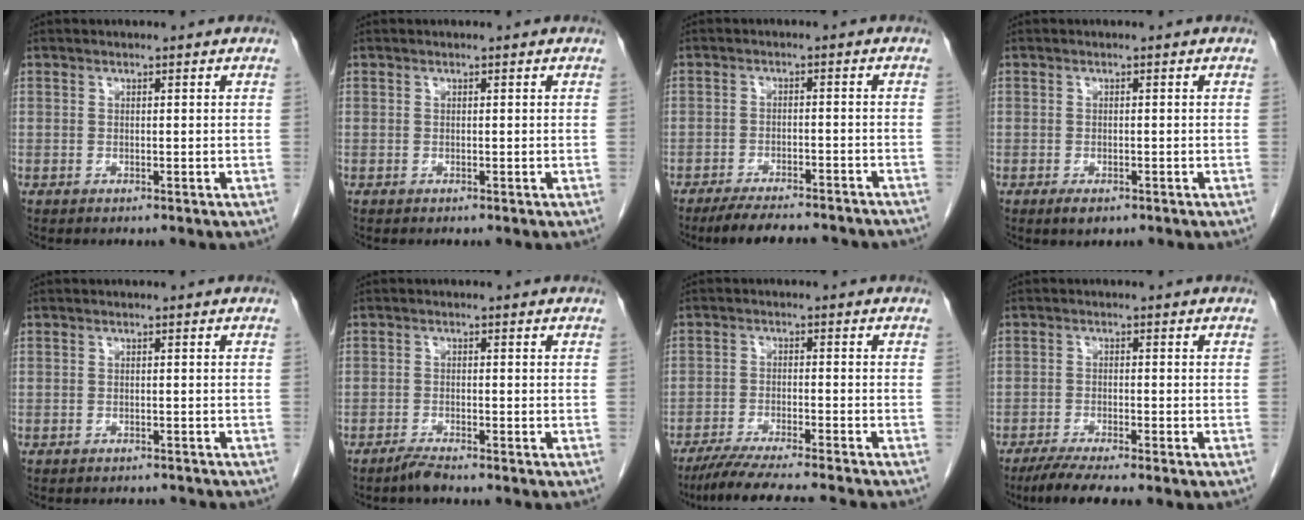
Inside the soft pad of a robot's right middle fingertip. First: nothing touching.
{"total": 0.0}
{"total": 13.6, "force": [-12.2, 2.4, 5.5], "torque": [-0.079, -0.008, -0.158]}
{"total": 1.9, "force": [-1.1, 0.9, 1.3], "torque": [-0.025, -0.001, -0.011]}
{"total": 3.7, "force": [-3.5, 0.9, 0.5], "torque": [-0.003, -0.004, -0.043]}
{"total": 1.8, "force": [-1.7, -0.1, 0.7], "torque": [-0.019, -0.004, -0.034]}
{"total": 12.3, "force": [-10.8, -0.5, 5.7], "torque": [-0.073, -0.023, -0.168]}
{"total": 5.6, "force": [-4.4, 0.0, 3.5], "torque": [-0.058, -0.013, -0.072]}